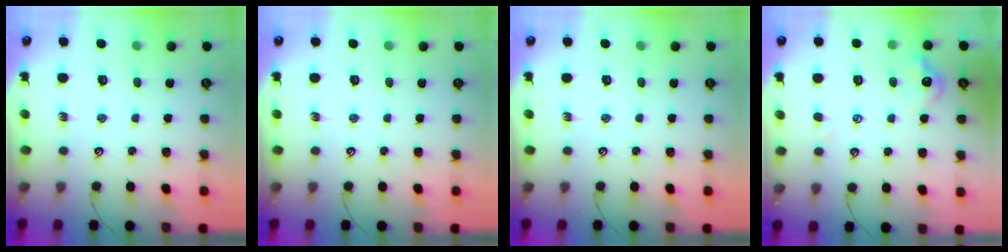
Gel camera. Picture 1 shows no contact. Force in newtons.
{"total": 0.0}
{"total": 0.0}
{"total": 1.3, "press": 1.1, "slide": 0.7}